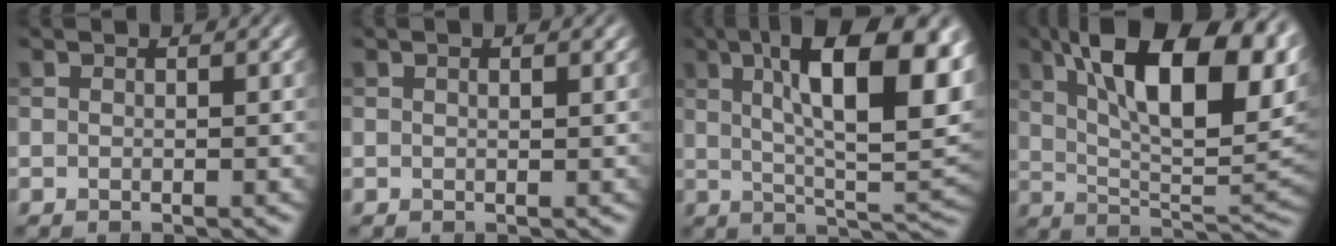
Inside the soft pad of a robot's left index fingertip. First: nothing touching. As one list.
[{"total": 1.0, "force": [0.3, 0.5, 0.8], "torque": [0.005, 0.005, -0.005]}, {"total": 14.9, "force": [4.4, 5.1, 13.3], "torque": [-0.188, 0.010, 0.082]}, {"total": 14.5, "force": [5.3, 5.3, 12.5], "torque": [-0.207, 0.015, 0.105]}]